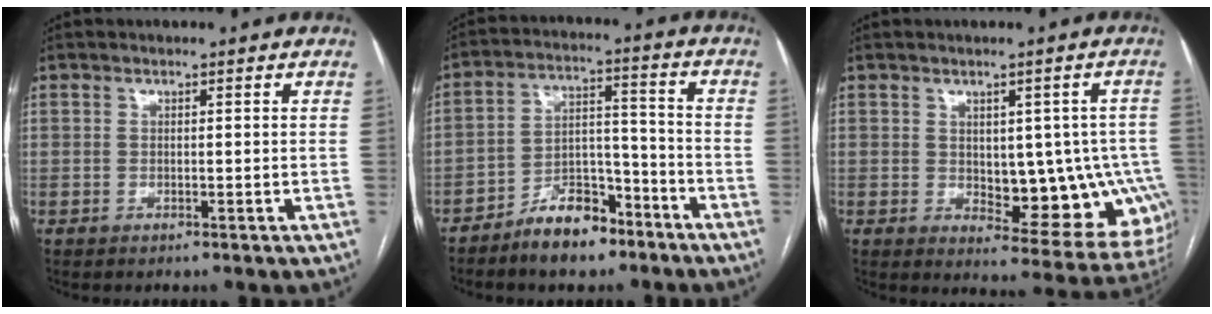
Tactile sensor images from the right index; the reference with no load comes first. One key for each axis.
{"total": 9.4, "fx": -6.9, "fy": 4.0, "fz": 5.0, "tx": -0.083, "ty": 0.018, "tz": -0.122}
{"total": 13.1, "fx": -1.3, "fy": 6.7, "fz": 11.2, "tx": -0.101, "ty": 0.012, "tz": 0.001}